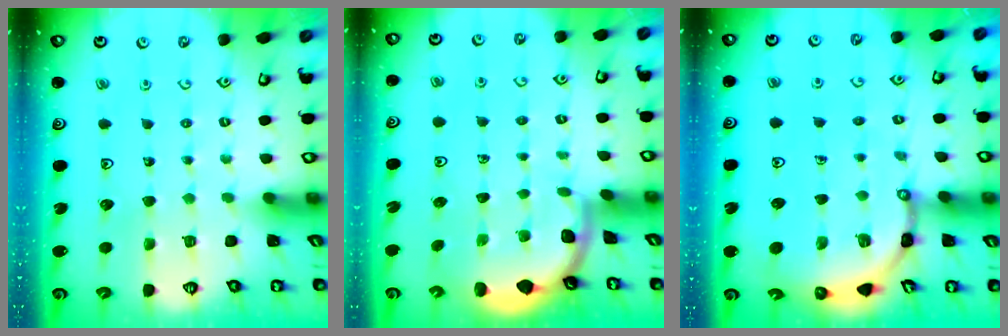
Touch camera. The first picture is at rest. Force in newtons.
{"total": 1.7, "press": 1.7, "slide": 0.1}
{"total": 8.1, "press": 8.1, "slide": 1.0}